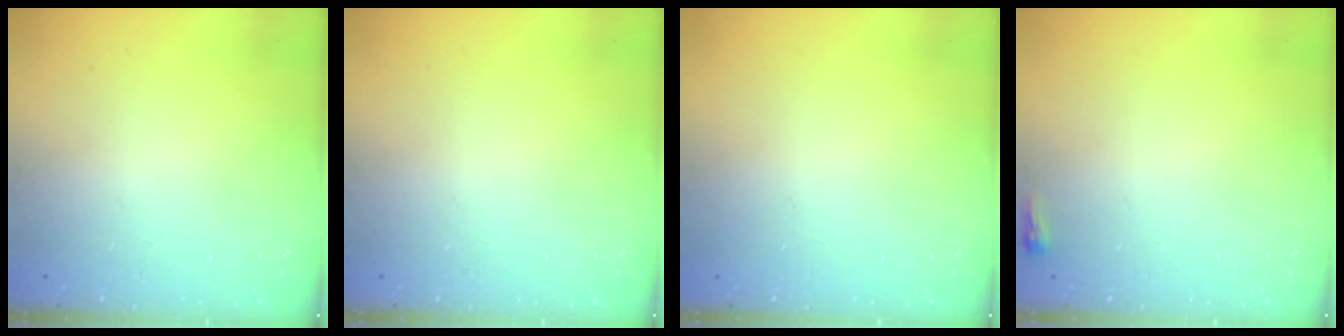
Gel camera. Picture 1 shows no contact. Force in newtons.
{"total": 0.0}
{"total": 0.0}
{"total": 2.4, "press": 2.4, "slide": 0.6}